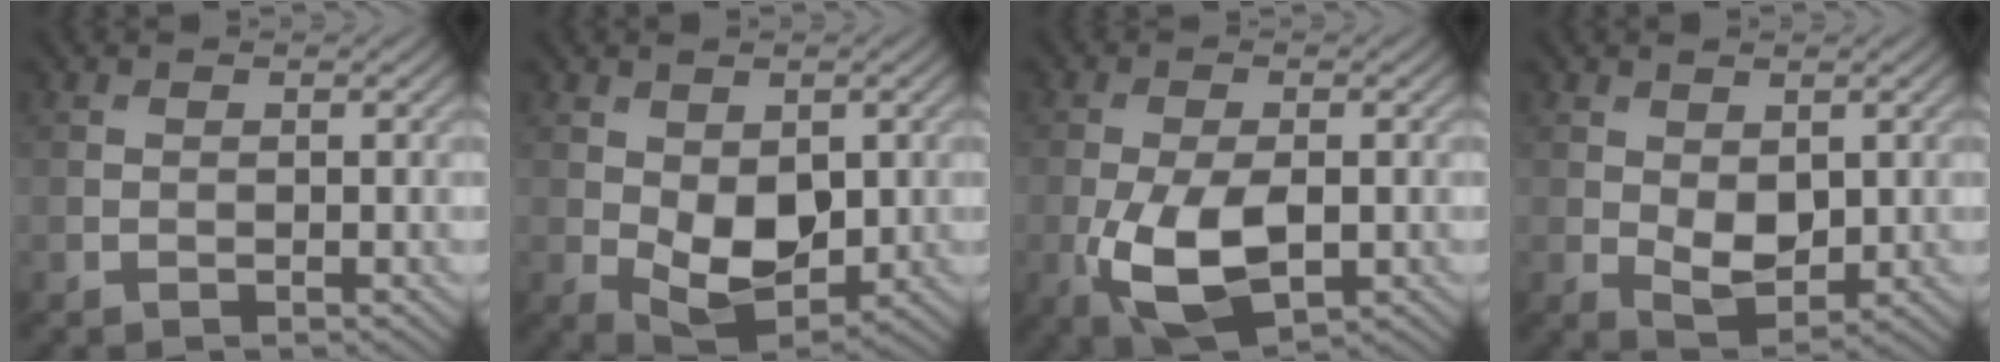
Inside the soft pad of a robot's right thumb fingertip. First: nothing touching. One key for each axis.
{"total": 6.7, "fx": -0.3, "fy": 4.2, "fz": 5.3, "tx": -0.106, "ty": -0.012, "tz": 0.004}
{"total": 8.8, "fx": -2.4, "fy": 4.3, "fz": 7.2, "tx": -0.163, "ty": -0.015, "tz": -0.037}
{"total": 3.9, "fx": 0.4, "fy": 2.5, "fz": 3.1, "tx": -0.058, "ty": -0.008, "tz": 0.015}